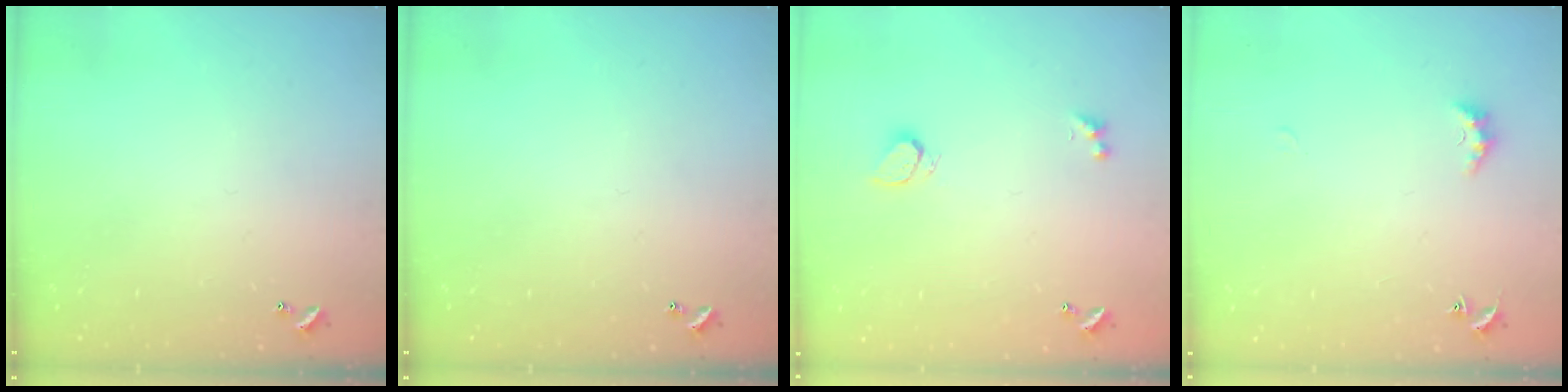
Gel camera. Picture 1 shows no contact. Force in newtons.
{"total": 0.0}
{"total": 1.8, "press": 1.7, "slide": 0.6}
{"total": 2.0, "press": 1.9, "slide": 0.6}